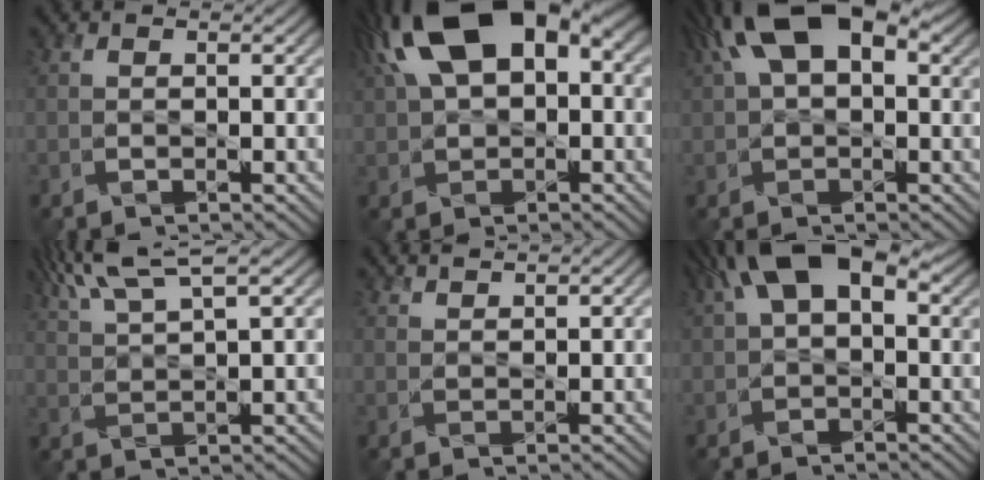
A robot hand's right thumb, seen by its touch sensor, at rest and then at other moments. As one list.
[{"total": 17.5, "force": [5.4, 9.7, 13.6], "torque": [-0.260, 0.029, 0.086]}, {"total": 14.3, "force": [5.3, 7.3, 11.0], "torque": [-0.194, 0.027, 0.069]}, {"total": 9.1, "force": [6.0, 1.9, 6.6], "torque": [-0.130, 0.021, 0.105]}, {"total": 2.1, "force": [1.9, 0.3, 0.7], "torque": [-0.016, -0.003, 0.035]}, {"total": 11.9, "force": [4.7, 6.0, 9.2], "torque": [-0.166, 0.021, 0.067]}]